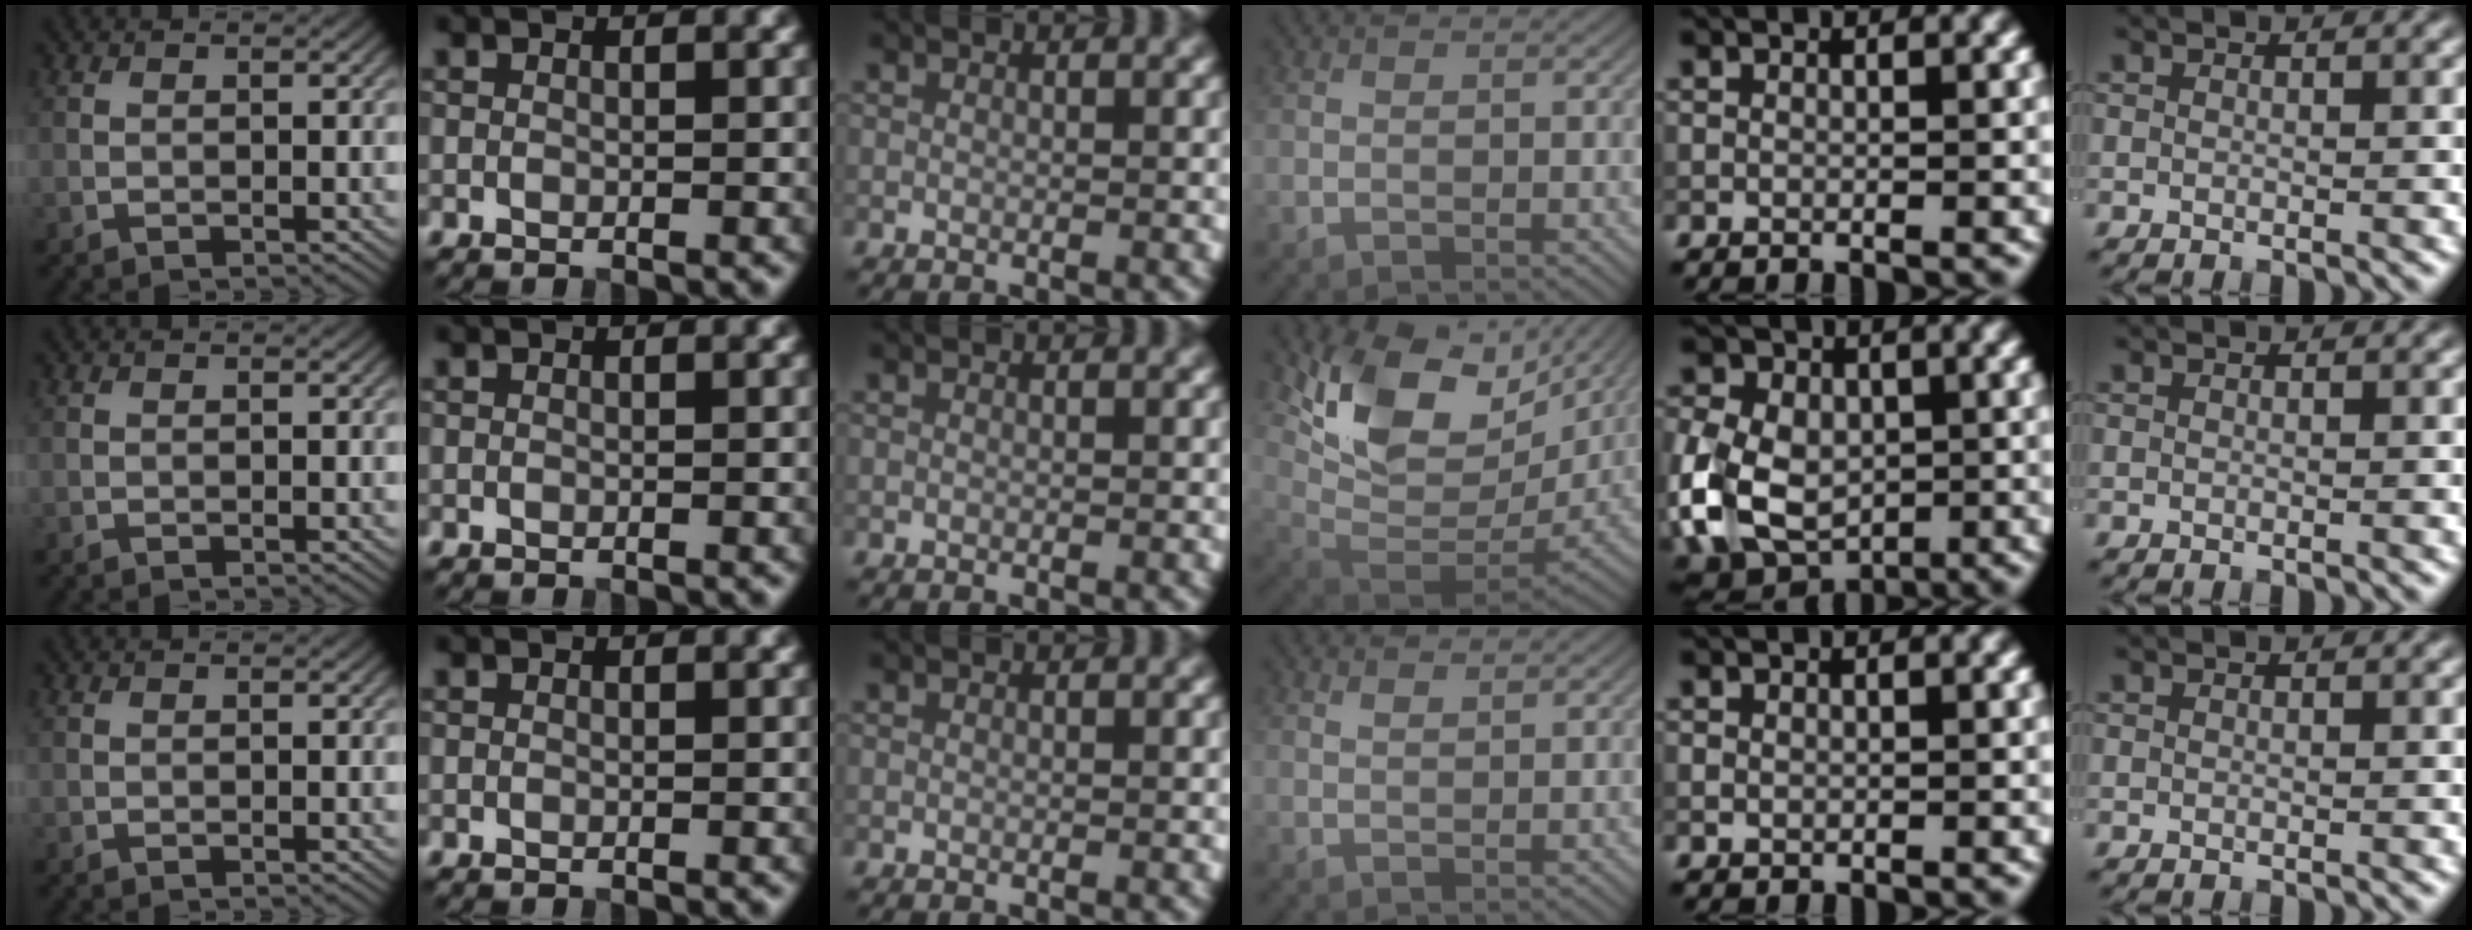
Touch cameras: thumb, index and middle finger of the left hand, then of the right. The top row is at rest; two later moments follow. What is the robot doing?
{"motion": "lift_and_place", "object": "coin"}